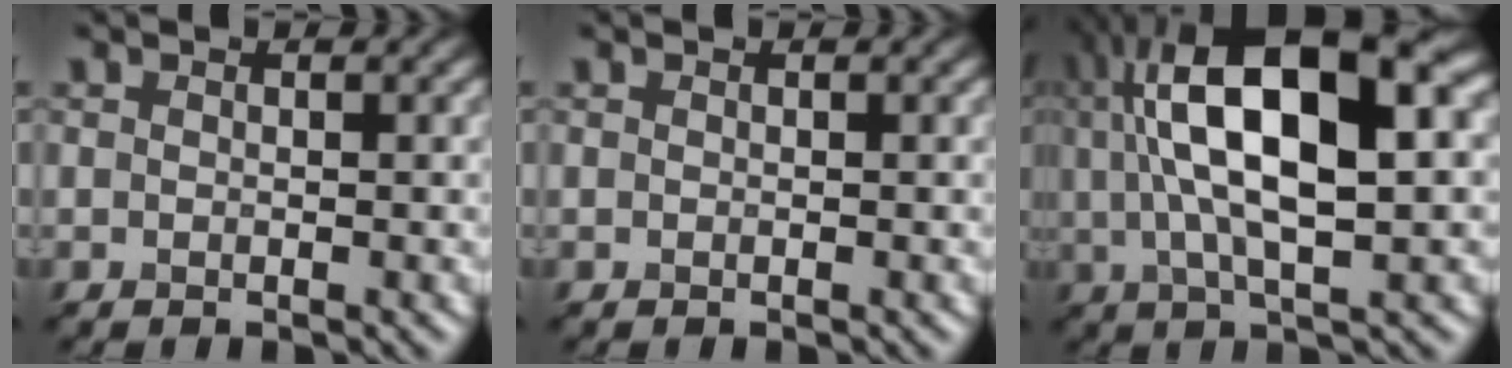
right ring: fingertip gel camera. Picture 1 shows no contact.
{"total": 0.0}
{"total": 12.3, "force": [2.8, 3.8, 11.3], "torque": [-0.216, 0.017, 0.073]}